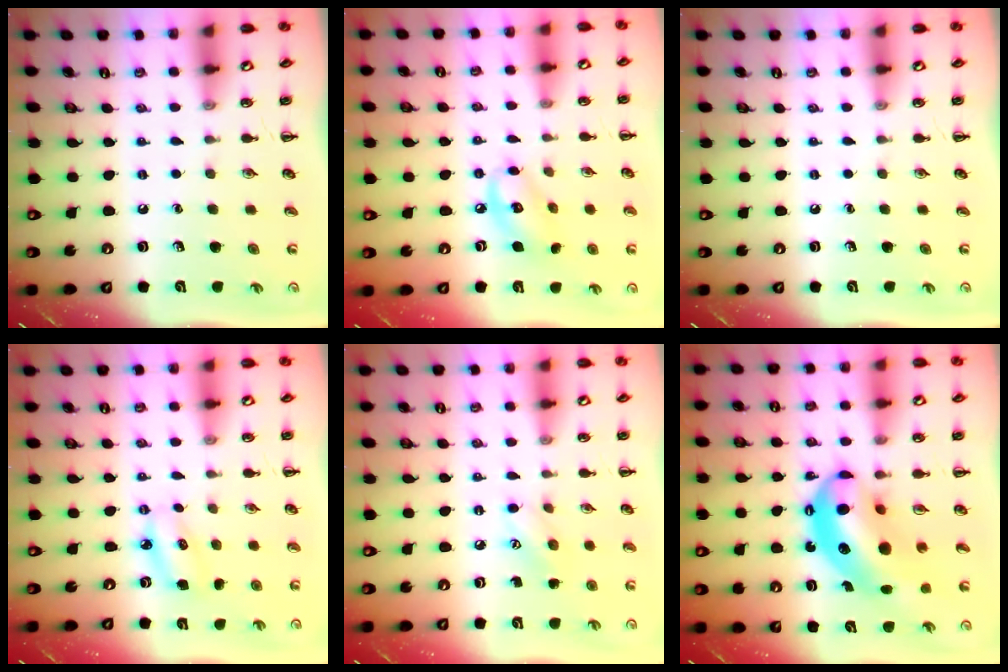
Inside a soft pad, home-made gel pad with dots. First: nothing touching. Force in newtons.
{"total": 8.9, "press": 8.7, "slide": 1.6}
{"total": 0.0}
{"total": 4.8, "press": 4.7, "slide": 1.1}
{"total": 5.6, "press": 5.5, "slide": 1.1}
{"total": 15.7, "press": 15.0, "slide": 4.4}